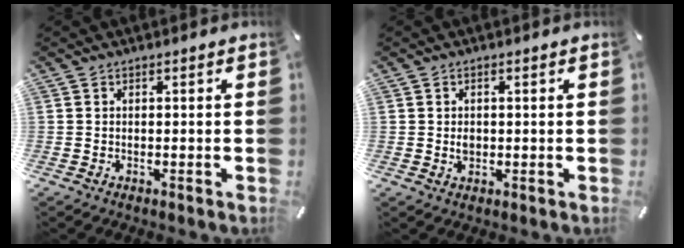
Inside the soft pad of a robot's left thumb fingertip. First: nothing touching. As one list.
[{"total": 1.7, "force": [0.1, 1.2, 1.2], "torque": [-0.018, 0.000, 0.000]}]